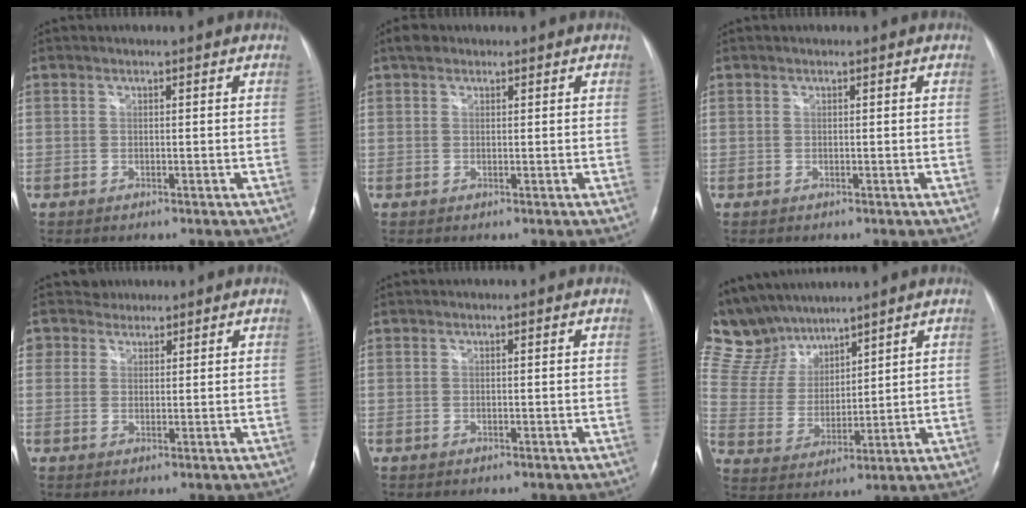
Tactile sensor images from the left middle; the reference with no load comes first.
{"total": 1.8, "force": [1.2, 1.1, 0.6], "torque": [-0.012, 0.010, 0.016]}
{"total": 0.0}
{"total": 3.0, "force": [2.3, 1.8, -0.8], "torque": [0.021, 0.003, 0.034]}
{"total": 0.0}
{"total": 11.5, "force": [10.5, 4.0, 2.7], "torque": [-0.076, 0.024, 0.218]}